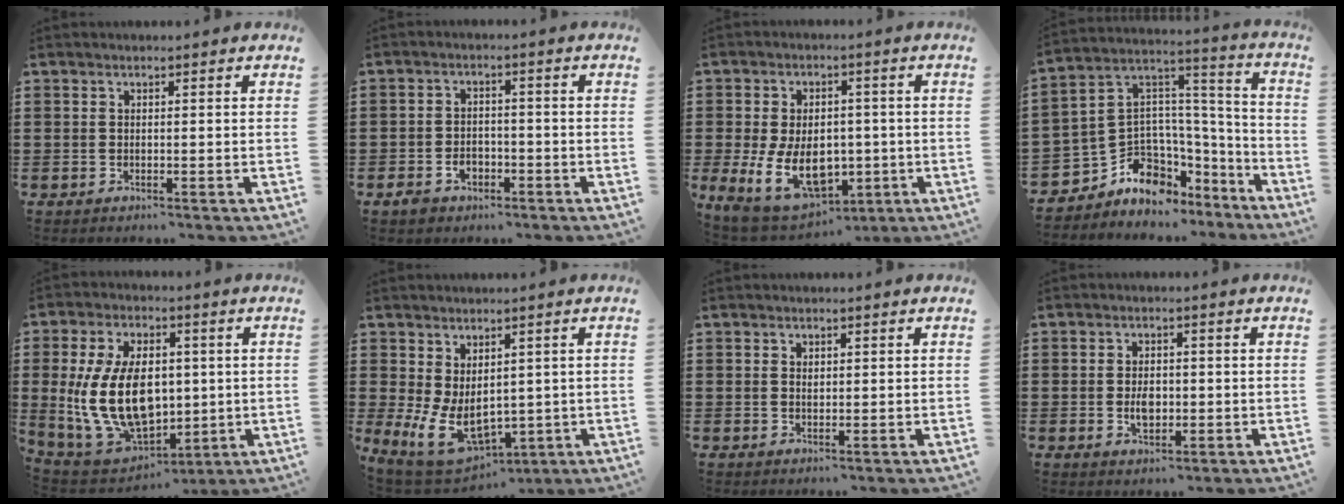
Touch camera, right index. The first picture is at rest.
{"total": 3.2, "force": [-1.9, 2.2, 1.2], "torque": [-0.034, 0.003, -0.042]}
{"total": 11.6, "force": [-2.0, 8.1, 8.1], "torque": [-0.158, -0.003, -0.029]}
{"total": 8.1, "force": [-4.1, 6.8, 1.9], "torque": [-0.075, -0.013, -0.072]}
{"total": 15.3, "force": [0.9, 9.6, 11.9], "torque": [-0.268, -0.006, 0.016]}
{"total": 9.7, "force": [-0.1, 6.3, 7.4], "torque": [-0.164, -0.008, 0.006]}
{"total": 0.9, "force": [0.3, 0.6, 0.6], "torque": [-0.012, 0.003, 0.006]}
{"total": 3.5, "force": [-0.4, 2.2, 2.7], "torque": [-0.044, 0.000, -0.010]}